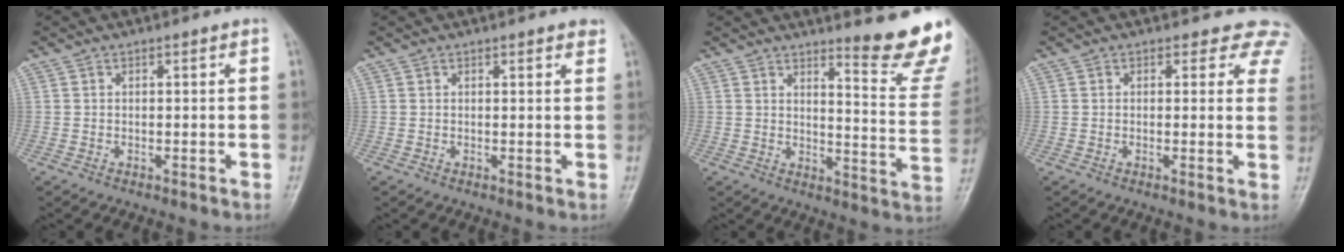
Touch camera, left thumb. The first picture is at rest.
{"total": 2.0, "force": [1.3, 0.6, 1.3], "torque": [-0.010, -0.001, 0.012]}
{"total": 13.8, "force": [11.5, 1.2, 7.6], "torque": [-0.073, -0.128, 0.138]}
{"total": 6.1, "force": [4.9, 3.4, 1.3], "torque": [0.030, -0.015, 0.024]}